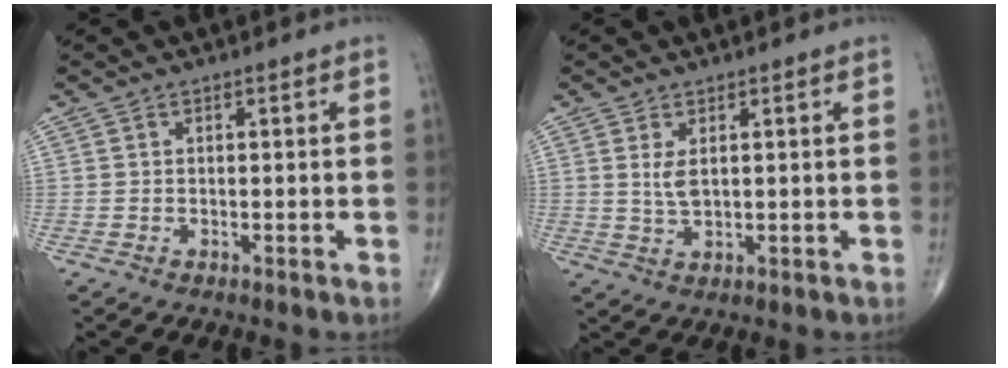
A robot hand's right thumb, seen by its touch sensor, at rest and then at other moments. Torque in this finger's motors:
{"motor_torque": [-0.37, 0.09, -0.32, -0.24, -0.03]}